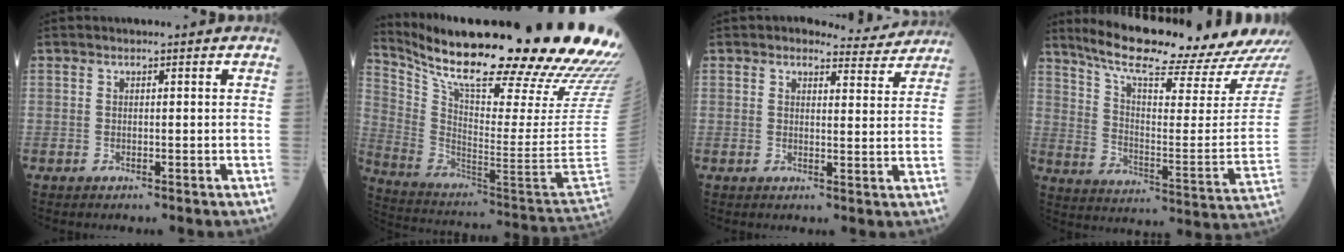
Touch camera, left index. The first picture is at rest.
{"total": 35.1, "force": [28.6, 1.0, 20.4], "torque": [-0.315, -0.092, 0.408]}
{"total": 4.7, "force": [4.6, 1.2, -0.1], "torque": [0.001, -0.001, 0.043]}
{"total": 21.9, "force": [19.8, 0.6, 9.2], "torque": [-0.149, -0.061, 0.279]}